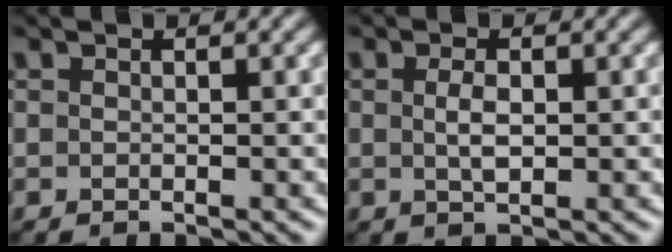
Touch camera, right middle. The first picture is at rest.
{"total": 1.8, "force": [0.1, 0.7, 1.7], "torque": [-0.037, 0.000, 0.004]}